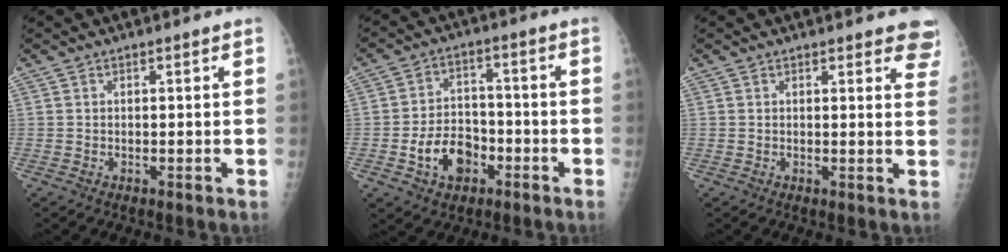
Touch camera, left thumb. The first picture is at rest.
{"total": 9.3, "force": [-3.8, 6.6, 5.4], "torque": [-0.069, 0.028, -0.062]}
{"total": 5.9, "force": [4.9, 2.0, 2.6], "torque": [0.007, -0.019, 0.038]}